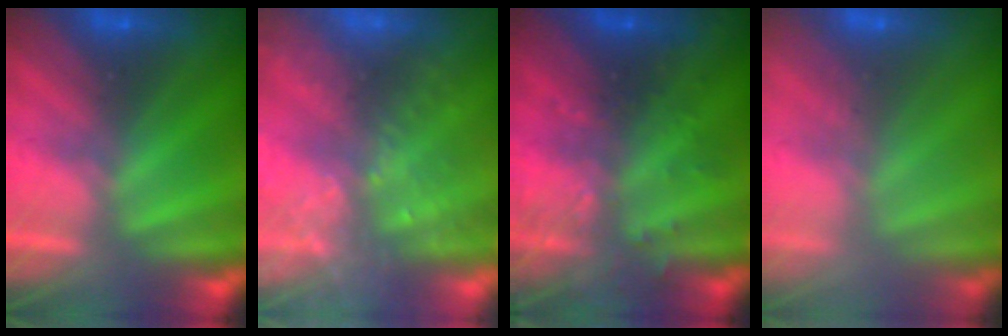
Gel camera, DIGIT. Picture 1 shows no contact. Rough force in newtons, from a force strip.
{"total": 6.8}
{"total": 2.9}
{"total": 2.5}